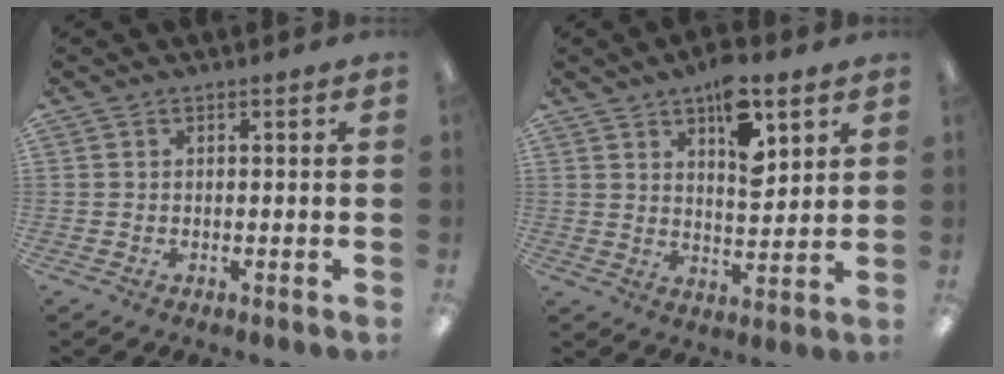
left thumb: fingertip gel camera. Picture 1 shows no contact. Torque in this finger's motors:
{"motor_torque": [1.05, 0.87, 1.11, -0.41, 0.06]}